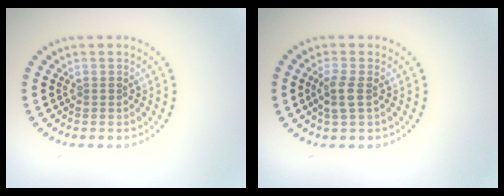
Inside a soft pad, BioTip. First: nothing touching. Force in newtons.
{"total": 1.9, "press": 1.8, "slide": 0.7}